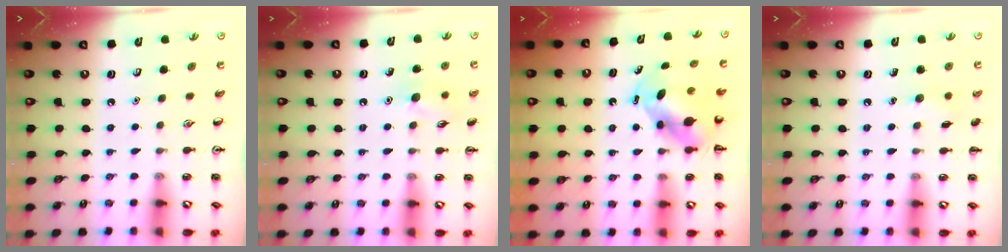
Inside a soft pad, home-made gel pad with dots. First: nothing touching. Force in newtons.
{"total": 7.5, "press": 7.3, "slide": 1.6}
{"total": 5.3, "press": 5.1, "slide": 1.4}
{"total": 5.1, "press": 5.0, "slide": 0.9}